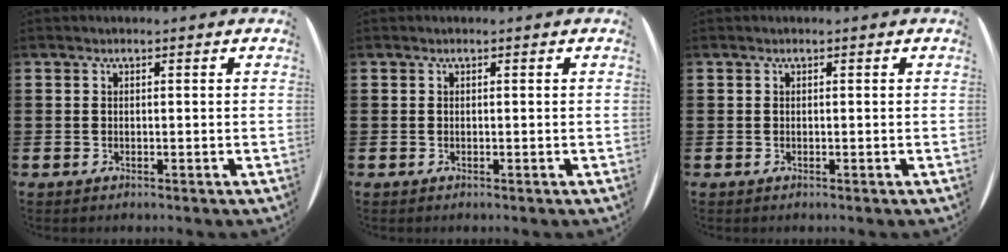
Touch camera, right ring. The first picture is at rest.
{"total": 0.0}
{"total": 0.0}